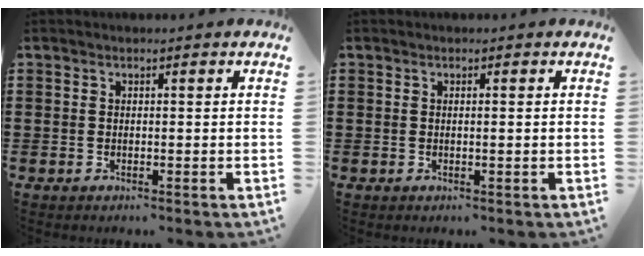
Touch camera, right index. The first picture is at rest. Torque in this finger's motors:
{"motor_torque": [0.40, 0.52, -0.01, -0.01]}